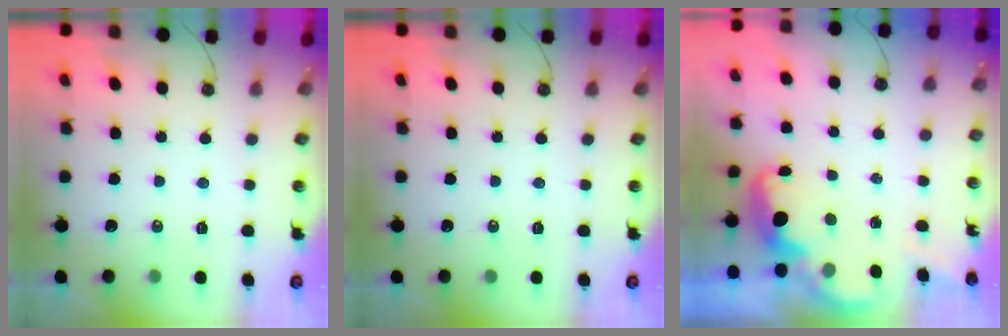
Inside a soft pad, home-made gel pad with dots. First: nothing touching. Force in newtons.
{"total": 0.0}
{"total": 3.1, "press": 3.0, "slide": 0.8}